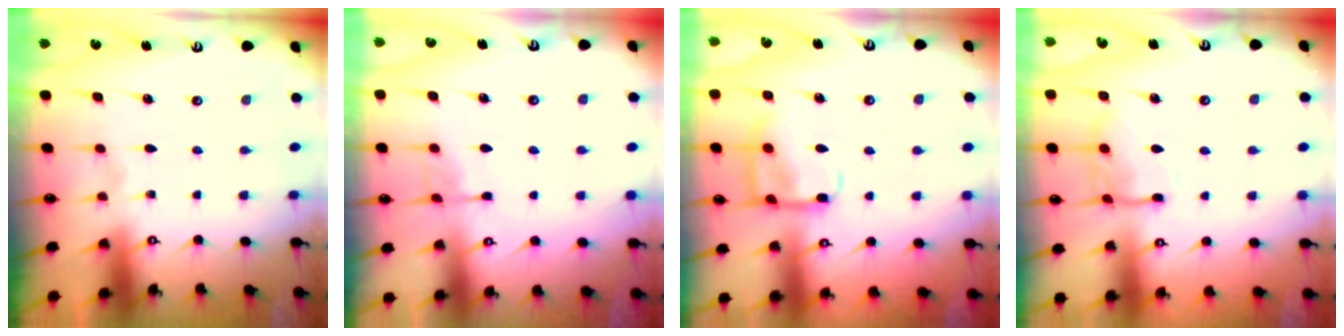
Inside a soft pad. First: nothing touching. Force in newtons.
{"total": 3.4, "press": 3.4, "slide": 0.6}
{"total": 11.6, "press": 11.5, "slide": 1.1}
{"total": 11.1, "press": 11.1, "slide": 0.9}